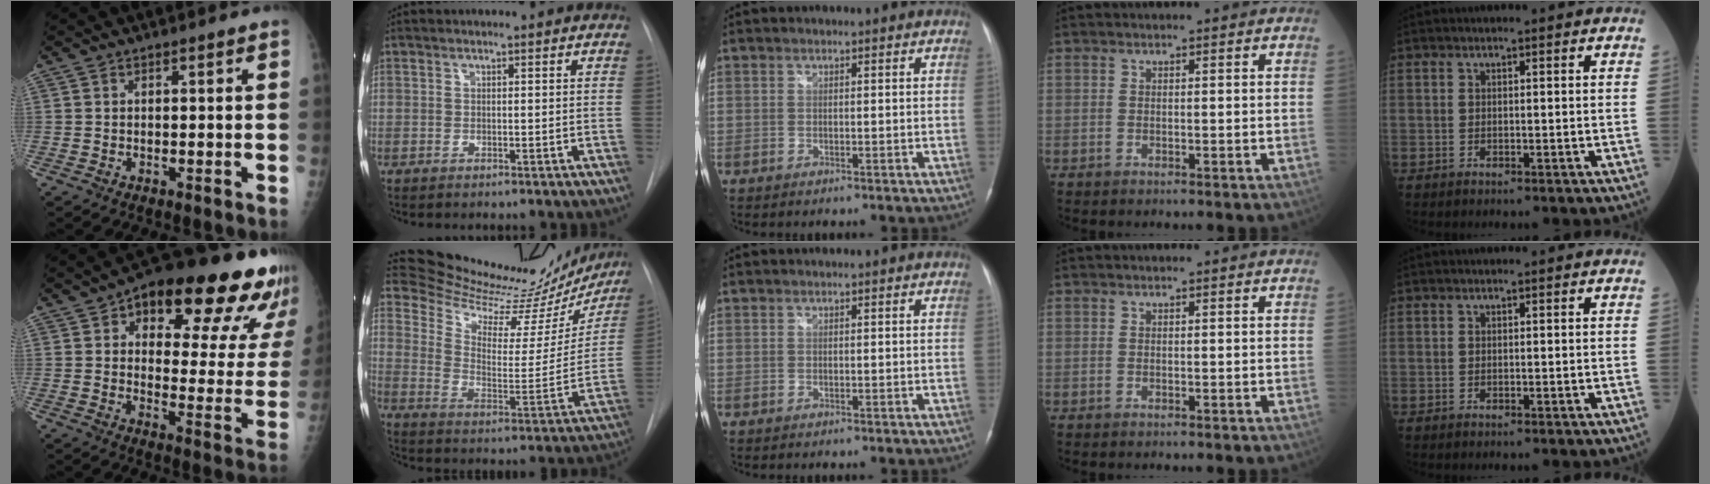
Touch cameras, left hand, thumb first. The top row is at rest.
{"thumb": {"total": 24.9, "force": [15.0, 9.5, 17.5], "torque": [-0.188, -0.041, 0.196]}, "index": {"total": 23.0, "force": [21.6, 5.1, 5.9], "torque": [-0.087, -0.077, 0.289]}}